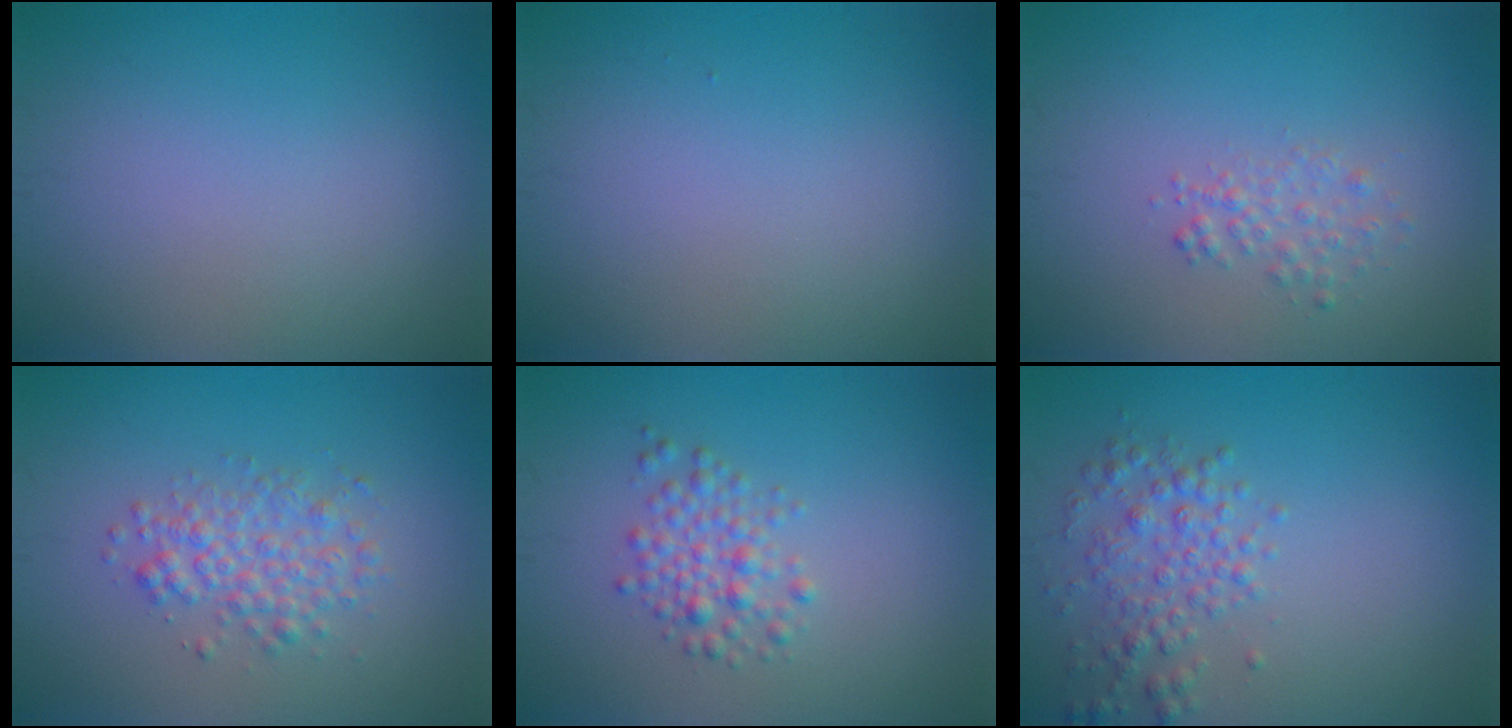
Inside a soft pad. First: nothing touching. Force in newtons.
{"total": 0.0}
{"total": 1.6, "press": 1.6, "slide": 0.1}
{"total": 3.0, "press": 3.0, "slide": 0.1}
{"total": 2.6, "press": 2.6, "slide": 0.1}
{"total": 2.8, "press": 2.8, "slide": 0.1}